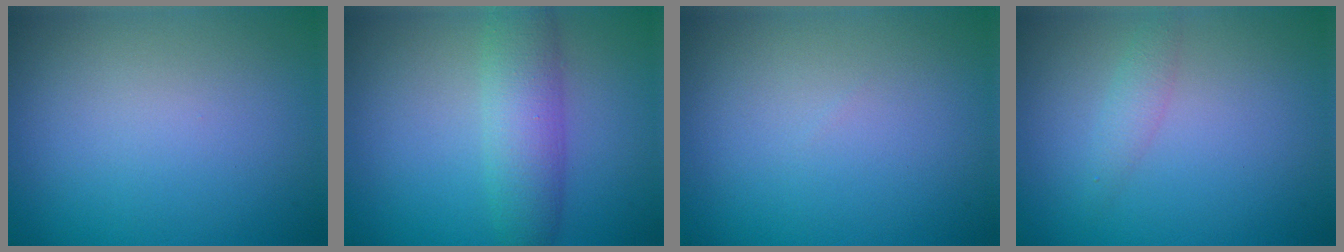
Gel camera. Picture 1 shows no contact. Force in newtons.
{"total": 4.7, "press": 4.7, "slide": 0.1}
{"total": 0.0}
{"total": 1.3, "press": 1.3, "slide": 0.1}